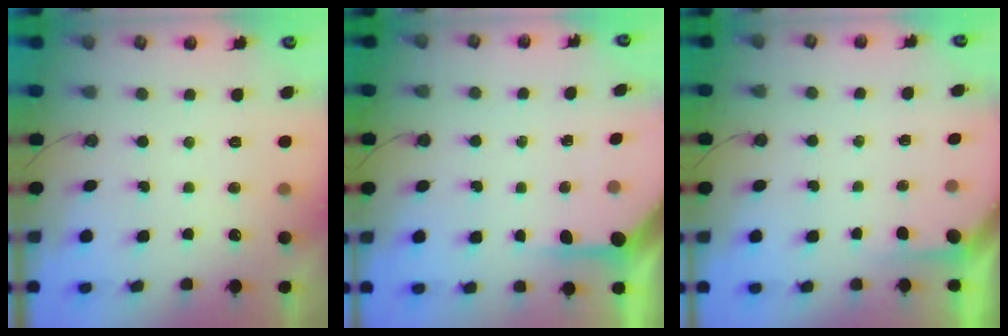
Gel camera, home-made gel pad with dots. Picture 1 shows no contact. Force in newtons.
{"total": 5.5, "press": 5.5, "slide": 0.4}
{"total": 1.9, "press": 1.9, "slide": 0.2}